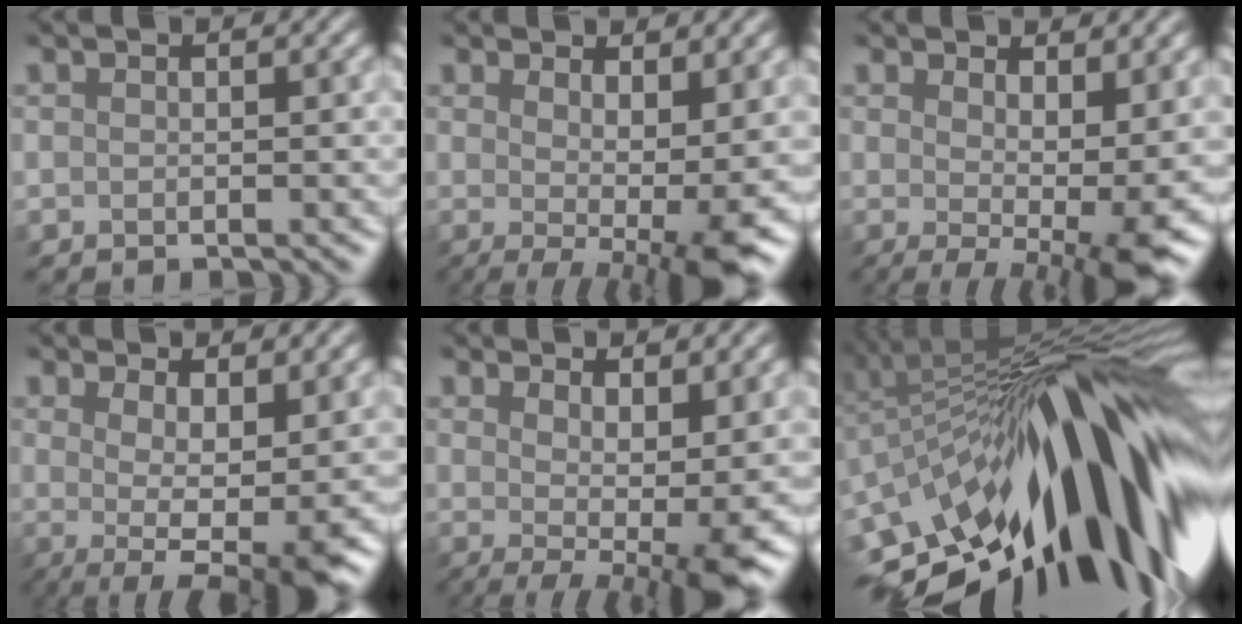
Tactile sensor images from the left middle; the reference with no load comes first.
{"total": 7.4, "force": [0.5, 2.4, 7.0], "torque": [-0.094, -0.013, 0.013]}
{"total": 8.0, "force": [0.7, 2.9, 7.5], "torque": [-0.102, -0.015, 0.018]}
{"total": 7.3, "force": [0.1, 2.6, 6.8], "torque": [-0.095, -0.005, 0.002]}
{"total": 7.6, "force": [0.9, 2.7, 7.0], "torque": [-0.096, -0.013, 0.020]}
{"total": 18.7, "force": [-4.6, 7.8, 16.4], "torque": [-0.225, 0.024, -0.111]}